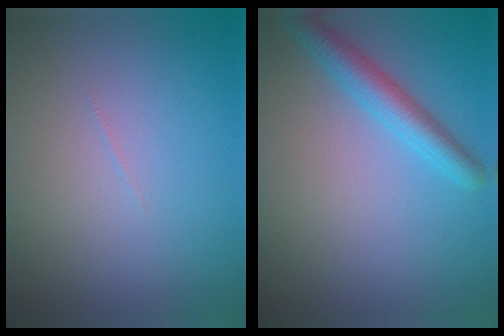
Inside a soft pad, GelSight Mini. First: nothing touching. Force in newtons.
{"total": 3.2, "press": 3.2, "slide": 0.1}